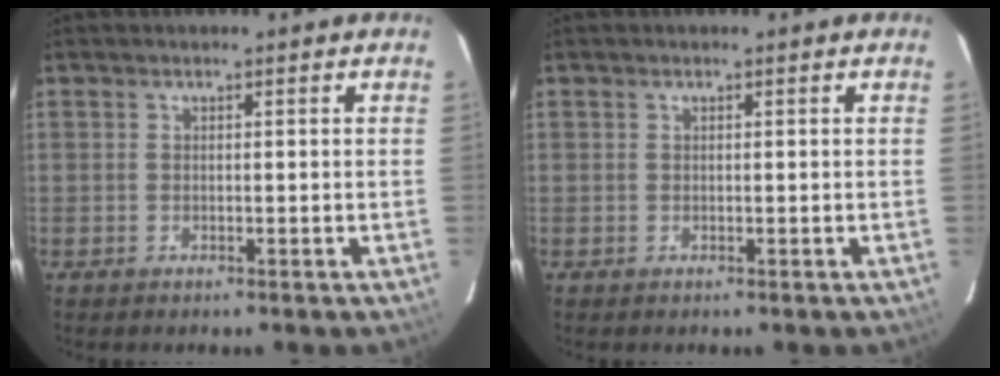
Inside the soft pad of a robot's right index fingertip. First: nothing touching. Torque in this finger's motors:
{"motor_torque": [0.09, 0.12, -0.02, 0.00]}